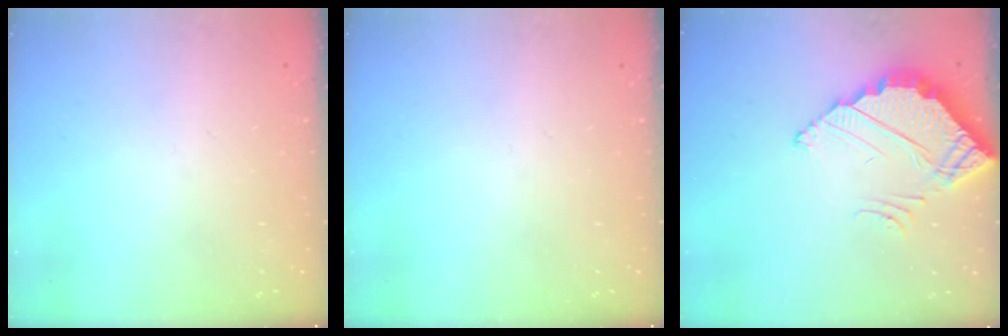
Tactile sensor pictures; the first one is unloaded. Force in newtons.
{"total": 0.0}
{"total": 3.9, "press": 3.8, "slide": 0.3}